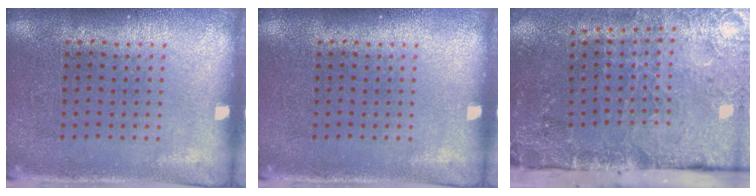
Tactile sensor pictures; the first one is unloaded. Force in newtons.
{"total": 0.0}
{"total": 3.9, "press": 3.4, "slide": 1.8}